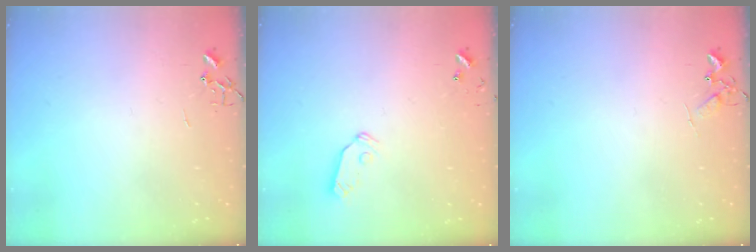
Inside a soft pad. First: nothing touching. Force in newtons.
{"total": 6.5, "press": 6.5, "slide": 0.4}
{"total": 5.3, "press": 5.3, "slide": 0.6}